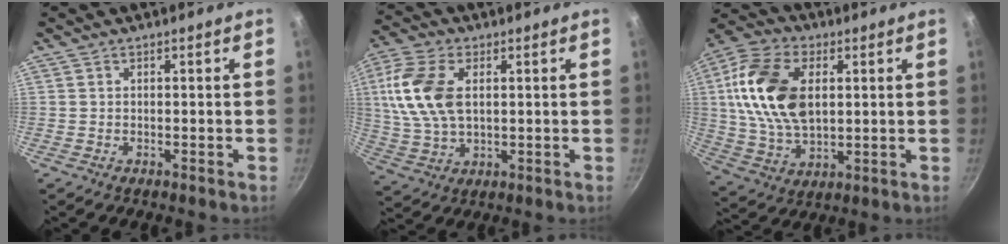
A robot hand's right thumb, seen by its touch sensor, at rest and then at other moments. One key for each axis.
{"total": 13.8, "fx": 2.6, "fy": 8.2, "fz": 10.8, "tx": -0.212, "ty": 0.002, "tz": 0.046}
{"total": 18.9, "fx": 3.4, "fy": 11.8, "fz": 14.4, "tx": -0.259, "ty": -0.001, "tz": 0.059}